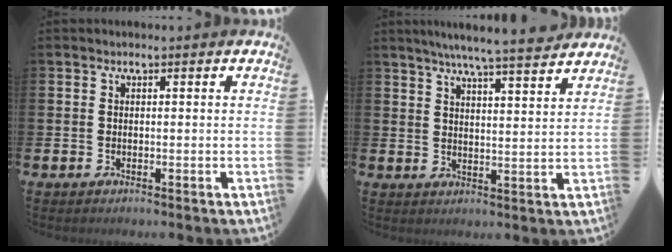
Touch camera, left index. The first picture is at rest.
{"total": 6.3, "force": [6.0, -0.5, 2.0], "torque": [-0.045, -0.035, 0.101]}